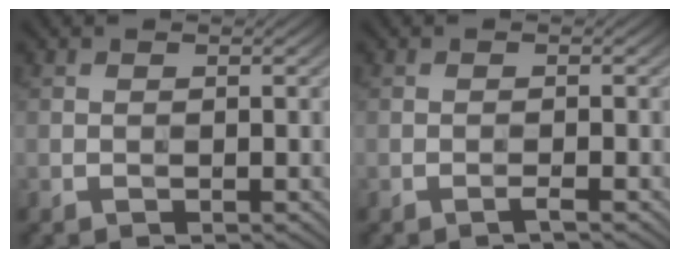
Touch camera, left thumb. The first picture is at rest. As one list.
[{"total": 0.8, "force": [-0.6, -0.1, 0.5], "torque": [-0.010, 0.004, -0.015]}]